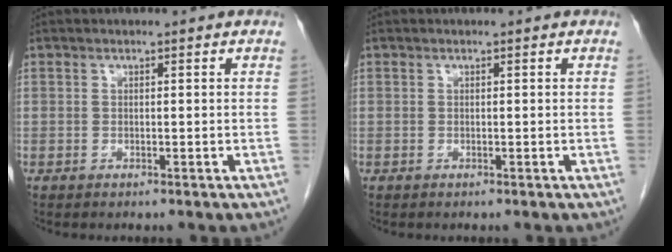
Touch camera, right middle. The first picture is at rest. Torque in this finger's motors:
{"motor_torque": [0.00, 0.00, 0.00, -0.01]}